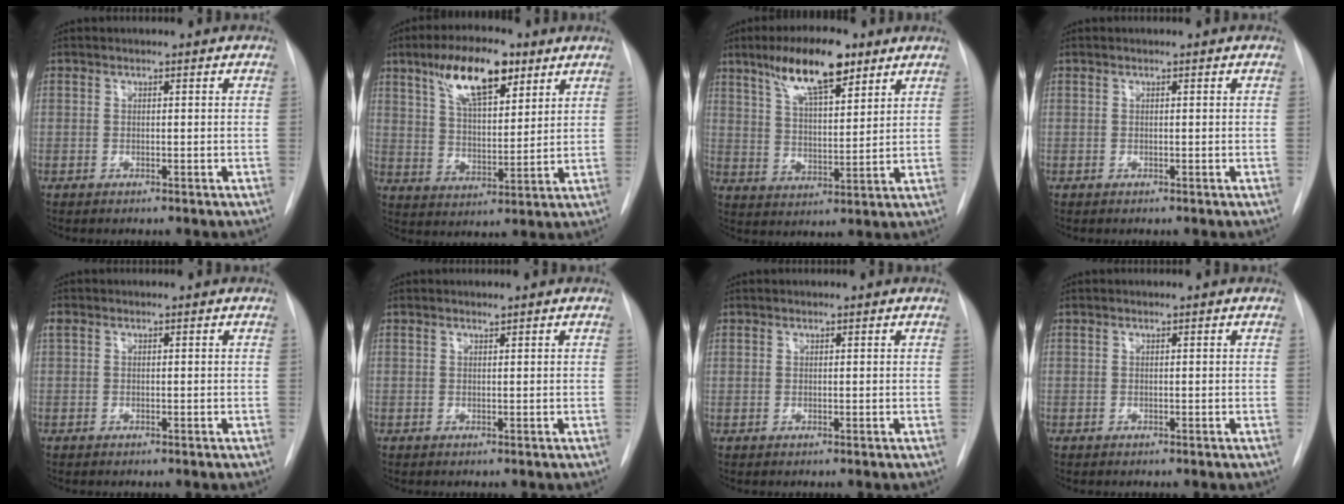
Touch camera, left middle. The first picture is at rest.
{"total": 12.2, "force": [7.1, 4.0, 9.0], "torque": [-0.161, 0.012, 0.127]}
{"total": 11.8, "force": [7.6, 3.0, 8.5], "torque": [-0.151, 0.009, 0.134]}
{"total": 0.0}
{"total": 0.8, "force": [0.5, 0.5, 0.4], "torque": [-0.017, 0.021, 0.010]}
{"total": 0.6, "force": [0.5, -0.1, 0.2], "torque": [-0.011, 0.002, 0.012]}
{"total": 0.6, "force": [0.5, 0.3, 0.0], "torque": [0.000, -0.002, 0.005]}
{"total": 0.0}